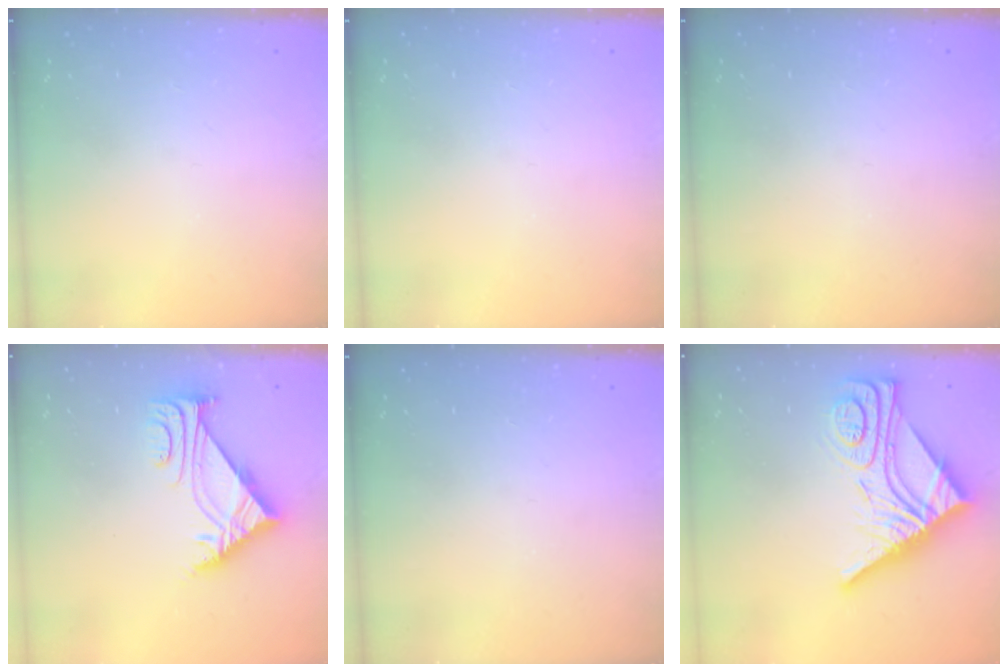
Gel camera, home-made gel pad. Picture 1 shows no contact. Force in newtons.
{"total": 0.0}
{"total": 0.0}
{"total": 7.2, "press": 7.2, "slide": 1.1}
{"total": 0.0}
{"total": 14.7, "press": 14.7, "slide": 1.3}